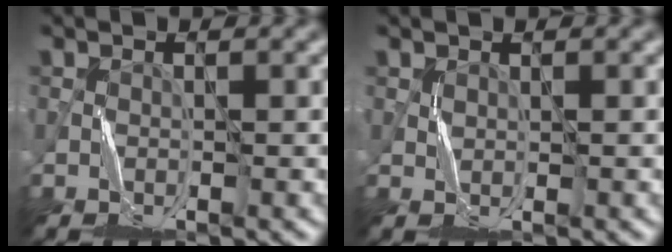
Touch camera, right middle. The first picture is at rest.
{"total": 0.6, "force": [0.5, 0.2, 0.2], "torque": [-0.009, -0.001, 0.012]}